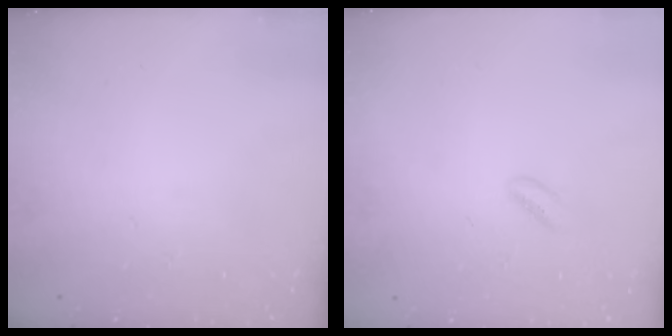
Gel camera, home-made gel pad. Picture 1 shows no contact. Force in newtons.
{"total": 1.0, "press": 0.8, "slide": 0.6}